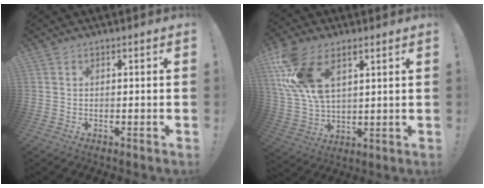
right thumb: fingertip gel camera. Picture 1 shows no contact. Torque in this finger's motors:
{"motor_torque": [0.47, 0.62, 0.53, 0.52, 0.18]}